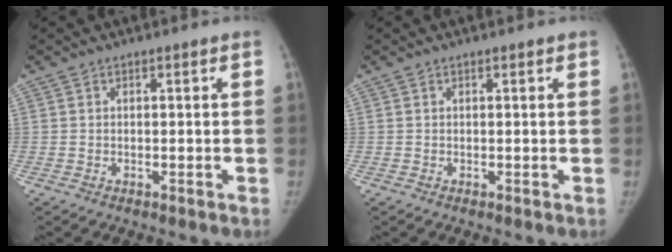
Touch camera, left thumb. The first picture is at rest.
{"total": 0.0}